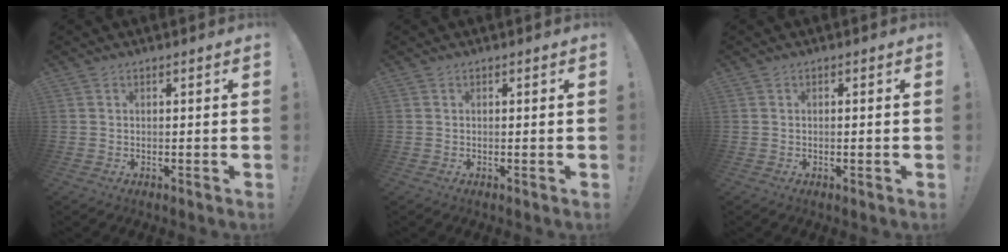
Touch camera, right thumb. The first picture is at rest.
{"total": 0.0}
{"total": 0.6, "force": [-0.3, 0.1, 0.5], "torque": [-0.008, 0.000, -0.006]}